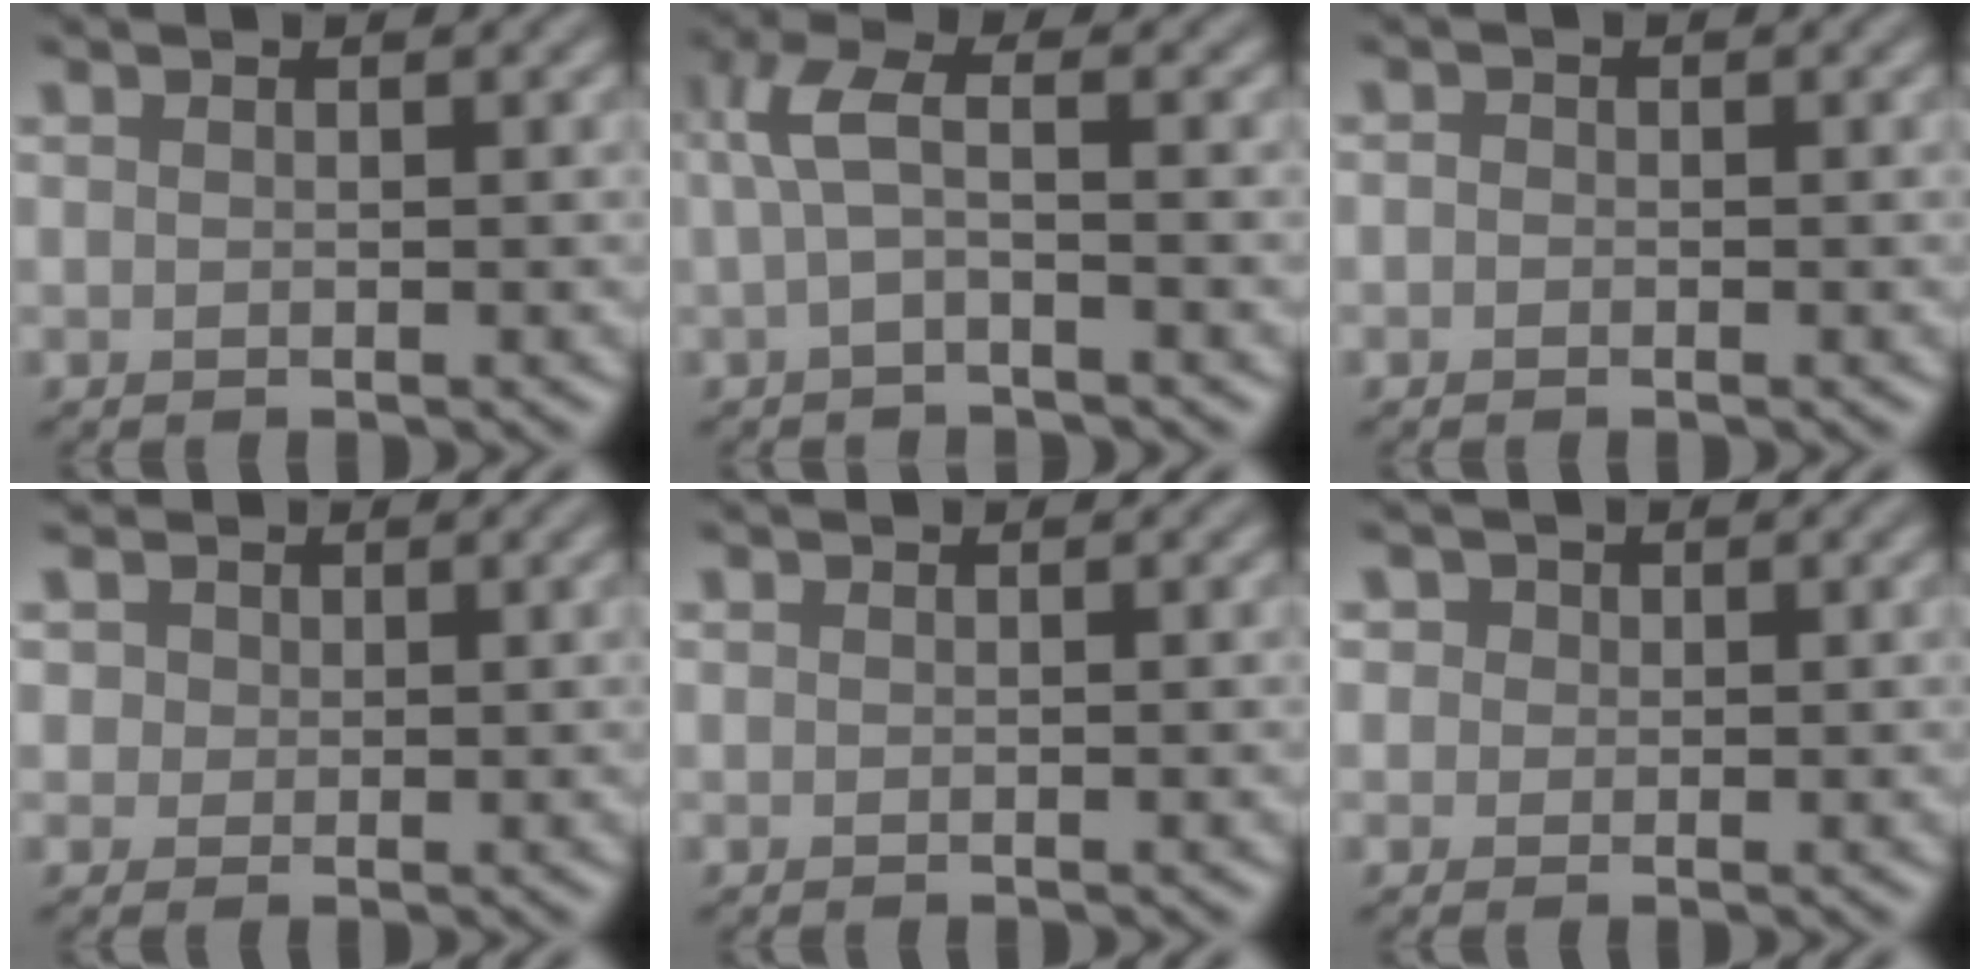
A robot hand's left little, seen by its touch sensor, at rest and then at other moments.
{"total": 3.0, "force": [-0.1, 1.0, 2.8], "torque": [-0.070, 0.009, -0.010]}
{"total": 0.7, "force": [-0.3, 0.6, 0.3], "torque": [-0.001, 0.001, -0.014]}
{"total": 3.8, "force": [1.9, 2.8, 1.6], "torque": [-0.048, 0.003, 0.025]}
{"total": 0.0}
{"total": 3.0, "force": [1.4, 2.2, 1.3], "torque": [-0.038, 0.002, 0.017]}